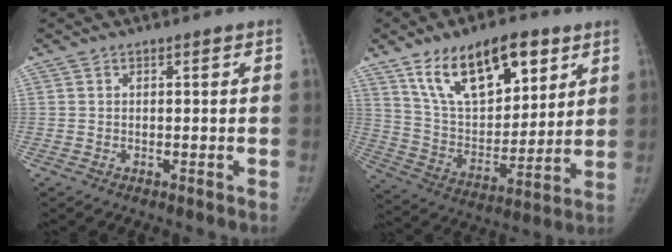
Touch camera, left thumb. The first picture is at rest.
{"total": 20.5, "force": [11.3, 10.3, 13.7], "torque": [-0.178, -0.042, 0.205]}